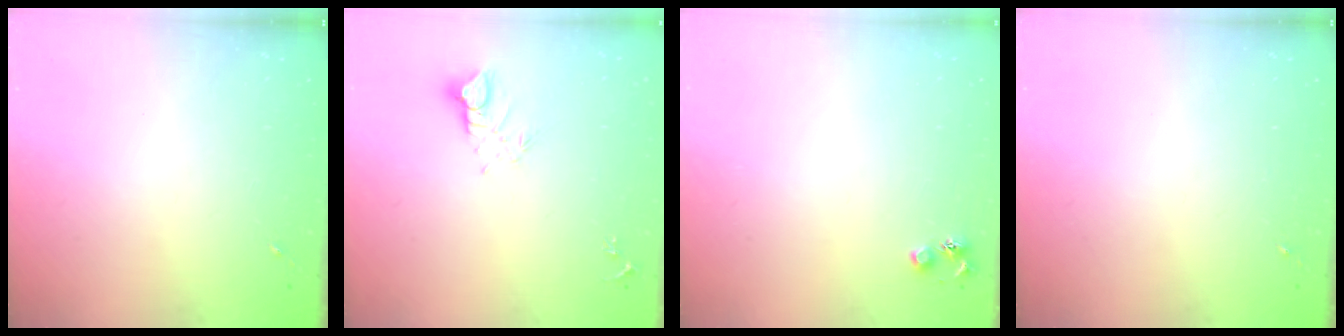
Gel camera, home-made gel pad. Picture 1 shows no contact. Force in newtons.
{"total": 5.0, "press": 5.0, "slide": 0.3}
{"total": 4.5, "press": 4.5, "slide": 0.6}
{"total": 0.0}